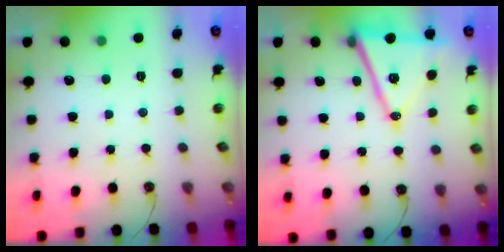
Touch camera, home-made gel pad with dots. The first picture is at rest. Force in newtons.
{"total": 14.7, "press": 14.2, "slide": 3.8}